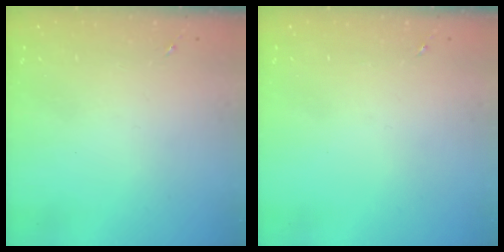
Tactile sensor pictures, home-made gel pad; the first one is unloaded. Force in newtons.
{"total": 0.0}